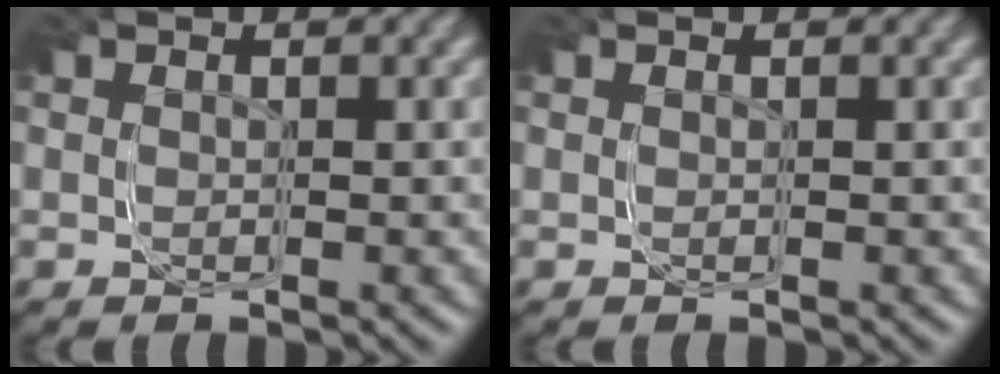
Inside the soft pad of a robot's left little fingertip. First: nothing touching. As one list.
[{"total": 0.0}]